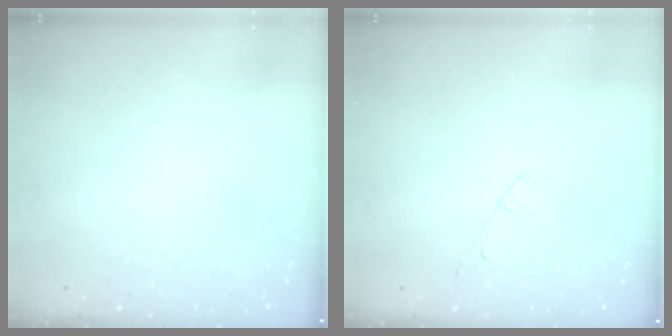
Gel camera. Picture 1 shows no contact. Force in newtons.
{"total": 4.8, "press": 4.7, "slide": 0.6}